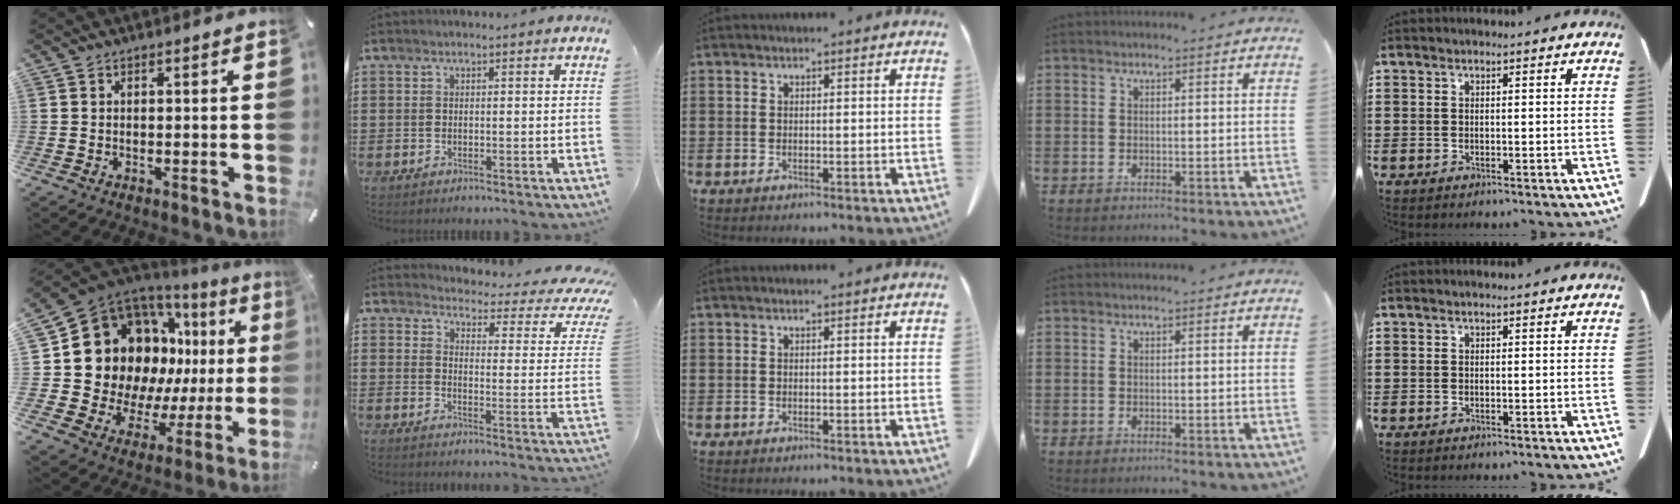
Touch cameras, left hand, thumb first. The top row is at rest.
{"thumb": {"total": 20.6, "force": [6.6, 15.8, 11.4], "torque": [-0.175, -0.083, 0.155]}, "index": {"total": 3.5, "force": [3.1, 0.8, 1.5], "torque": [-0.034, -0.034, 0.042]}}